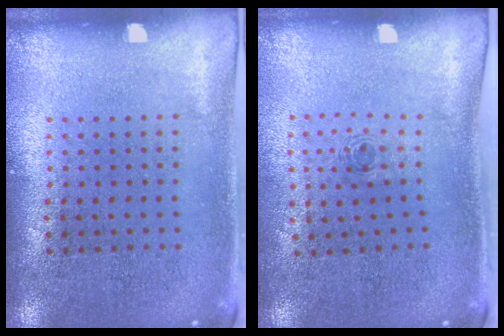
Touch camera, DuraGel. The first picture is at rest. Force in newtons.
{"total": 0.6, "press": 0.3, "slide": 0.5}